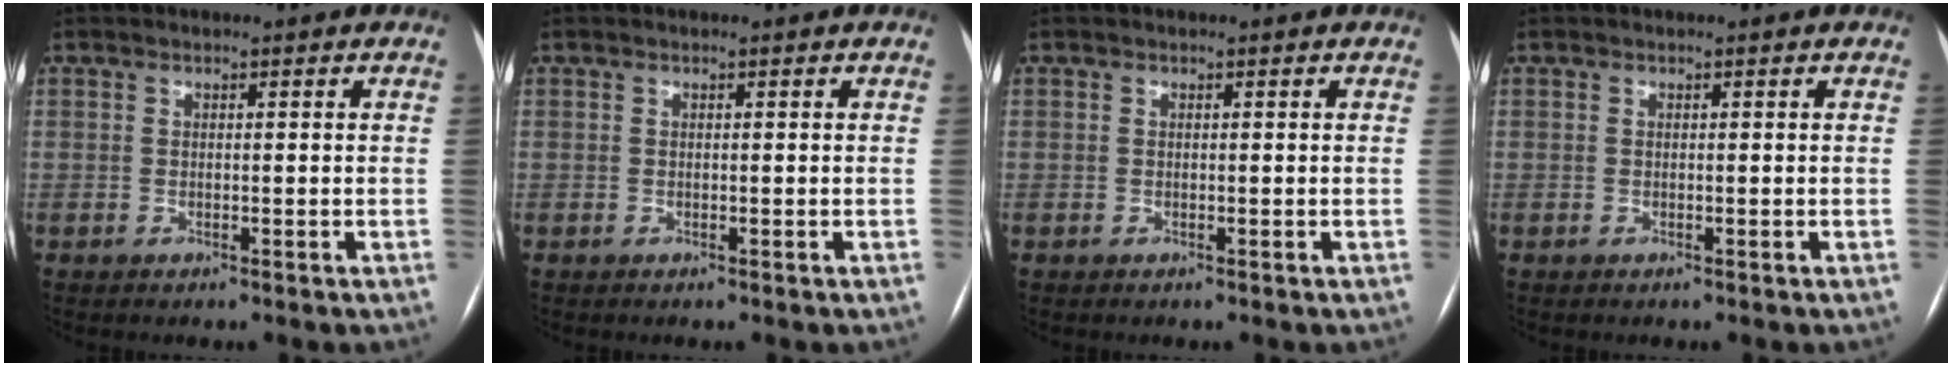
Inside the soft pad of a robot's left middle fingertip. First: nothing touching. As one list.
[{"total": 0.0}, {"total": 0.0}, {"total": 0.0}]